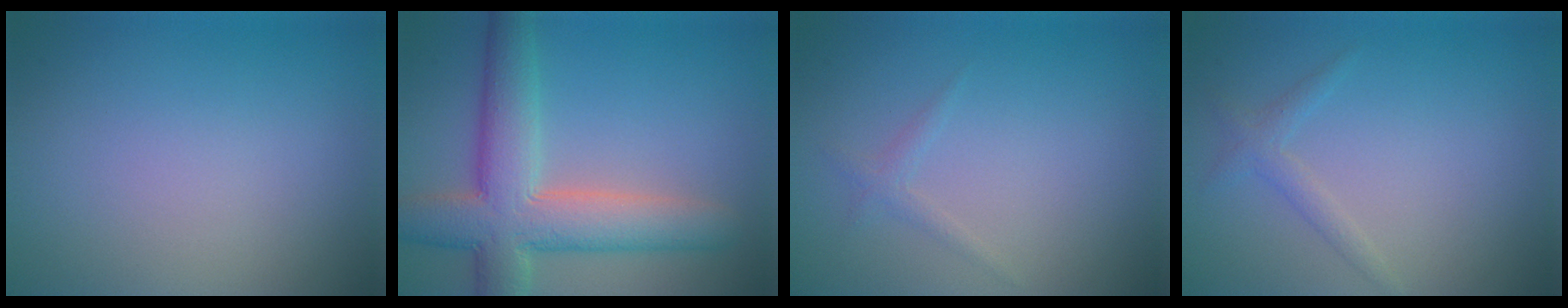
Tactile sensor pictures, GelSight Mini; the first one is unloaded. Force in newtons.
{"total": 8.4, "press": 8.4, "slide": 0.8}
{"total": 1.0, "press": 1.0, "slide": 0.0}
{"total": 1.4, "press": 1.4, "slide": 0.1}